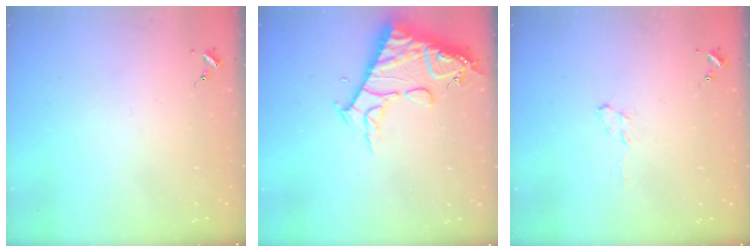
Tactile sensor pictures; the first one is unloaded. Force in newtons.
{"total": 15.8, "press": 15.7, "slide": 1.6}
{"total": 3.8, "press": 3.7, "slide": 0.5}